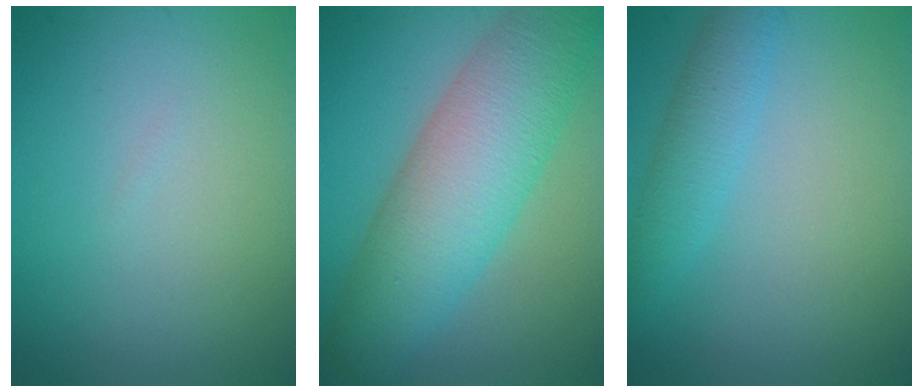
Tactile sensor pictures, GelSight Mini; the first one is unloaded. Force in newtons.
{"total": 9.2, "press": 9.2, "slide": 0.4}
{"total": 2.7, "press": 2.7, "slide": 0.1}